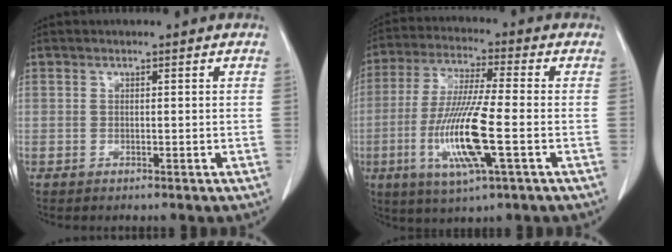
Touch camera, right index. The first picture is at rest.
{"total": 13.2, "force": [-3.4, 0.8, 12.7], "torque": [-0.259, -0.014, -0.065]}